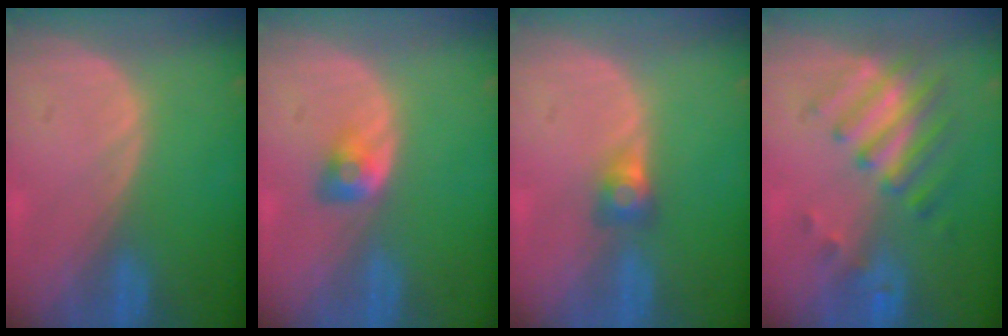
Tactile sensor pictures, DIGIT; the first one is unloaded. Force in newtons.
{"total": 2.9, "press": 2.5, "slide": 1.5}
{"total": 2.6, "press": 2.4, "slide": 1.0}
{"total": 7.9, "press": 6.9, "slide": 3.9}